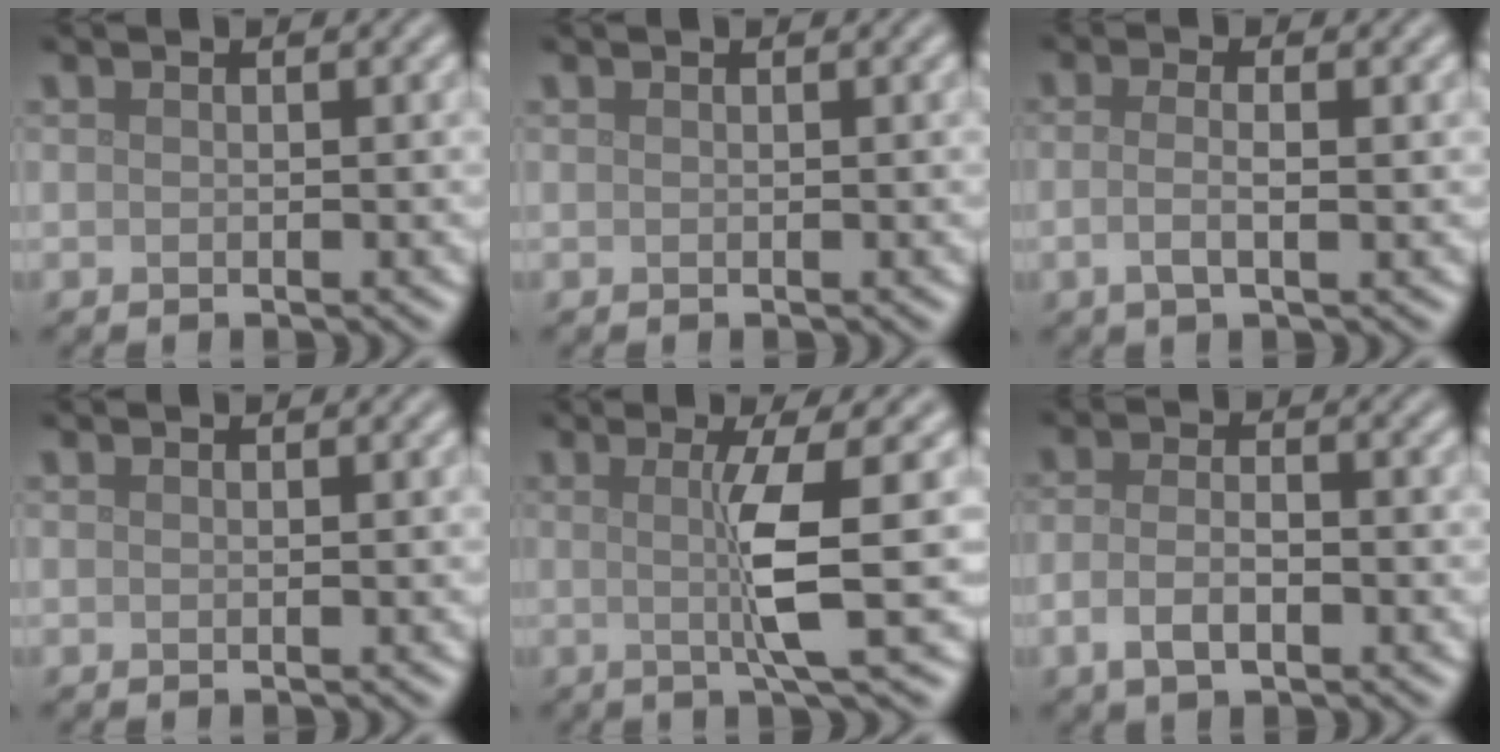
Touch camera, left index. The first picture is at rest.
{"total": 0.0}
{"total": 2.4, "force": [-0.3, 0.8, 2.2], "torque": [-0.043, -0.005, -0.011]}
{"total": 0.0}
{"total": 4.7, "force": [0.2, 0.4, 4.7], "torque": [-0.084, -0.001, 0.002]}
{"total": 3.4, "force": [-1.2, 1.6, 2.8], "torque": [-0.057, -0.002, -0.027]}